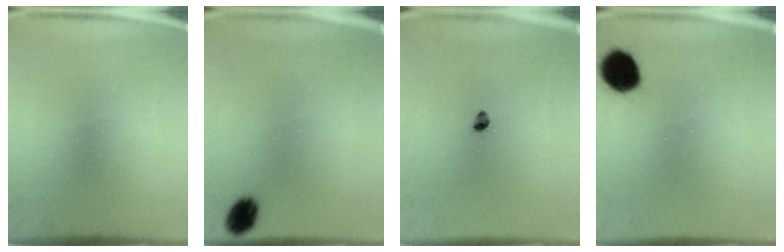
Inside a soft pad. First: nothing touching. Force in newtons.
{"total": 4.7}
{"total": 1.7}
{"total": 8.8}